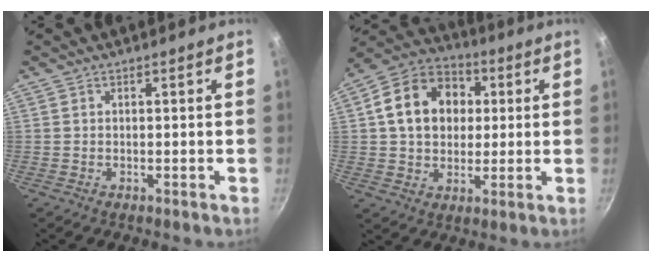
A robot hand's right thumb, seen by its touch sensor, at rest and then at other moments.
{"total": 15.8, "force": [2.7, 12.4, 9.3], "torque": [-0.134, 0.024, 0.034]}